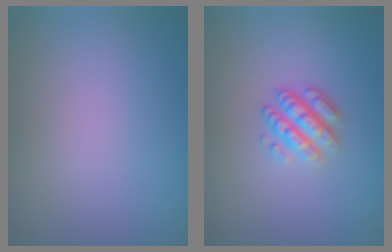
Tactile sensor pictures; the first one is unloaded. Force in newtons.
{"total": 3.2, "press": 2.5, "slide": 2.0}